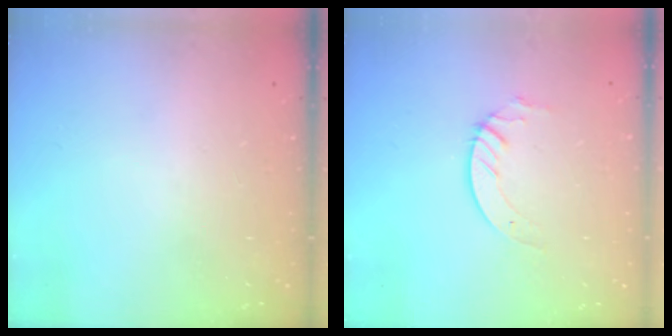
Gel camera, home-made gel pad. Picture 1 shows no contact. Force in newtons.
{"total": 4.5, "press": 4.4, "slide": 0.4}